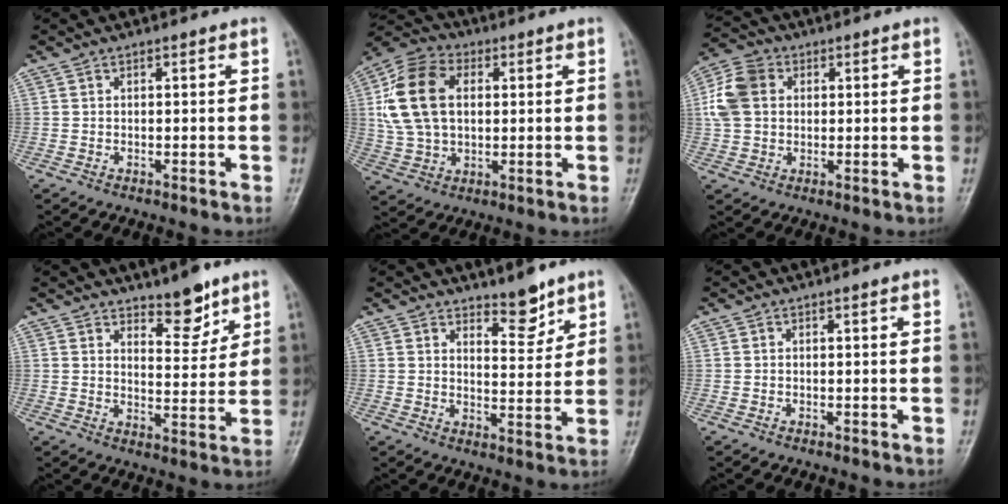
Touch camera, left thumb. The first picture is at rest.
{"total": 15.0, "force": [2.8, 10.2, 10.6], "torque": [-0.197, 0.014, 0.049]}
{"total": 9.0, "force": [1.7, 7.0, 5.4], "torque": [-0.104, 0.015, 0.027]}
{"total": 6.9, "force": [5.2, 2.7, 3.7], "torque": [-0.029, -0.043, 0.080]}
{"total": 5.6, "force": [4.4, 2.0, 2.8], "torque": [-0.021, -0.040, 0.070]}
{"total": 0.0}